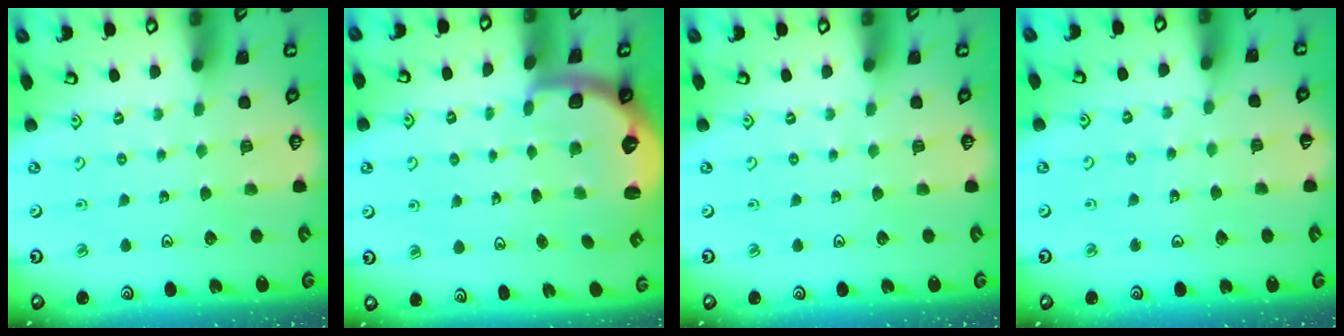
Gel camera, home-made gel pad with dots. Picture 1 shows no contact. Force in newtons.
{"total": 2.1, "press": 2.0, "slide": 0.8}
{"total": 0.0}
{"total": 2.7, "press": 2.7, "slide": 0.3}